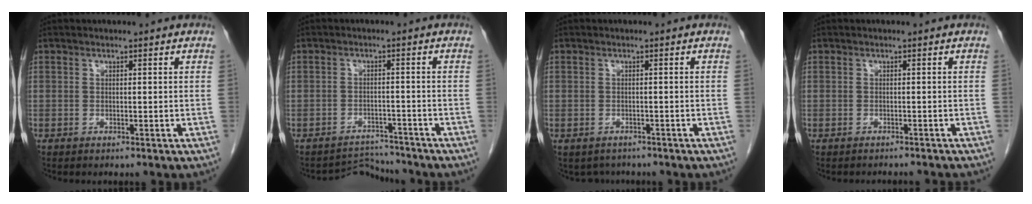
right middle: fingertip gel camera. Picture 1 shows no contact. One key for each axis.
{"total": 4.0, "fx": -3.5, "fy": 0.0, "fz": -1.9, "tx": 0.035, "ty": 0.006, "tz": -0.050}
{"total": 3.0, "fx": -2.6, "fy": 1.6, "fz": 0.2, "tx": -0.009, "ty": 0.000, "tz": -0.035}
{"total": 4.8, "fx": -4.5, "fy": 0.5, "fz": 1.3, "tx": -0.016, "ty": -0.009, "tz": -0.052}